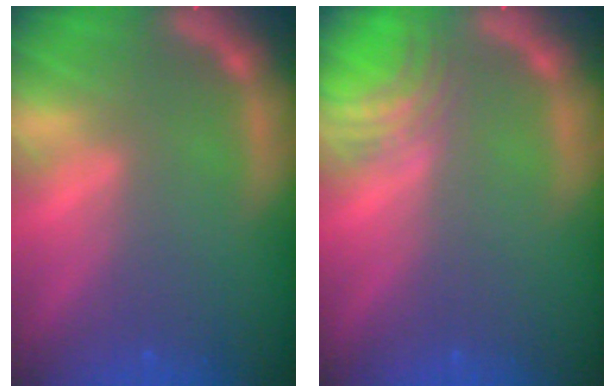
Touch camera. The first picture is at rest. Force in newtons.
{"total": 3.4}